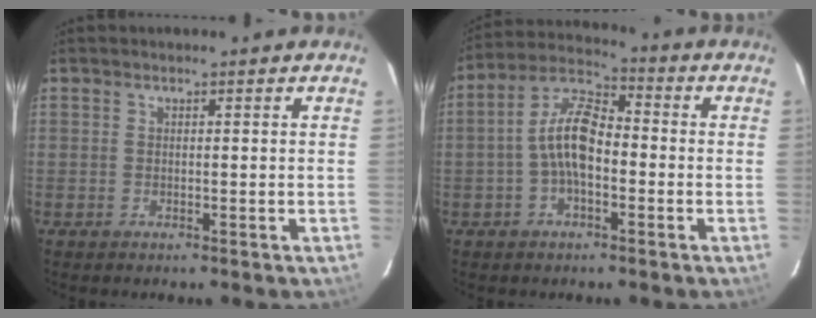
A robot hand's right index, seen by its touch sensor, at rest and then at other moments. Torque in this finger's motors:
{"motor_torque": [1.98, 0.04, 0.91, 0.11]}